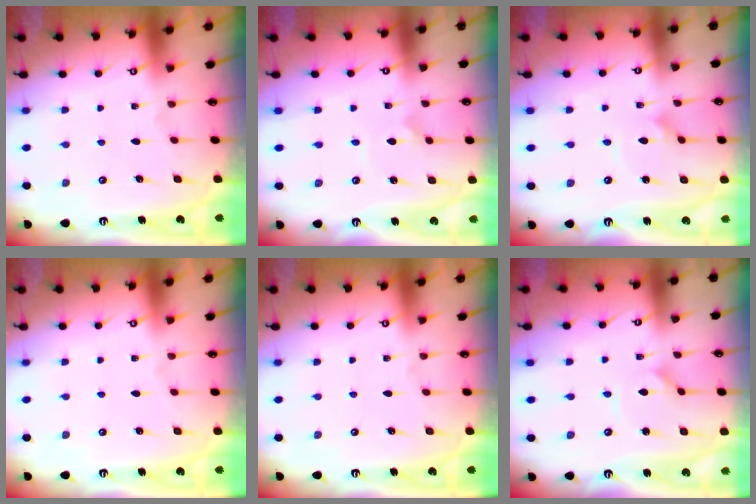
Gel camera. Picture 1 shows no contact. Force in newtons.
{"total": 1.4, "press": 1.4, "slide": 0.4}
{"total": 3.3, "press": 3.3, "slide": 0.2}
{"total": 0.0}
{"total": 0.0}
{"total": 2.0, "press": 2.0, "slide": 0.4}